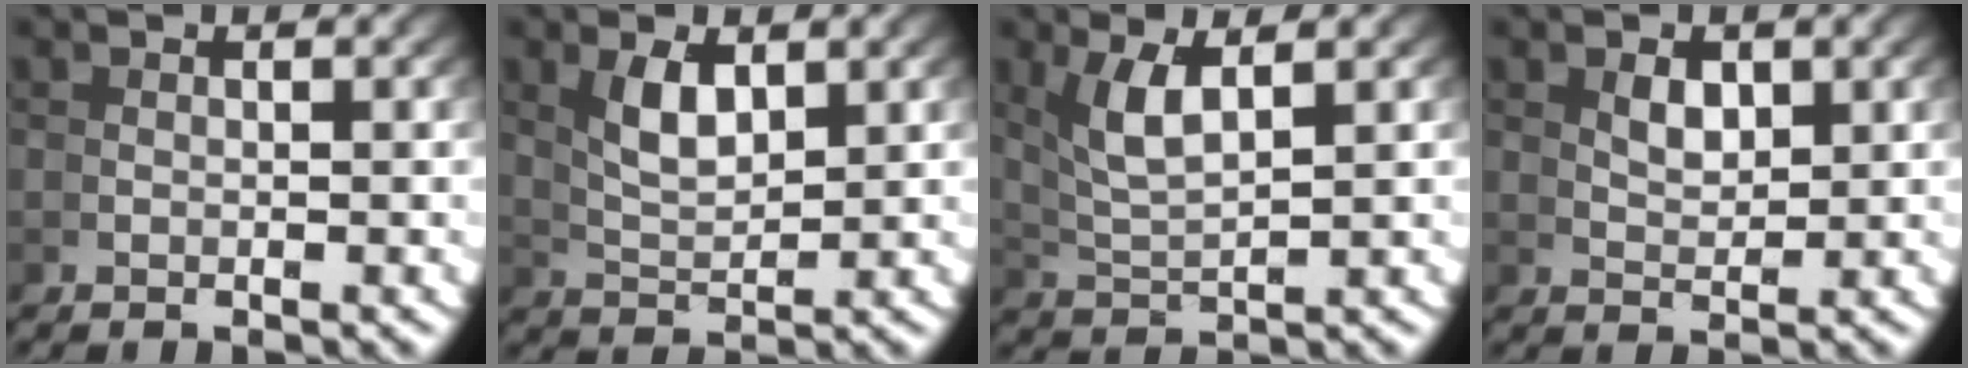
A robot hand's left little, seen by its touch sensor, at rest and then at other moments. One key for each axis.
{"total": 2.9, "fx": 1.5, "fy": 0.6, "fz": 2.4, "tx": -0.038, "ty": -0.005, "tz": 0.036}
{"total": 3.7, "fx": 1.8, "fy": 0.9, "fz": 3.0, "tx": -0.066, "ty": -0.006, "tz": 0.047}
{"total": 2.0, "fx": 1.3, "fy": 0.3, "fz": 1.4, "tx": -0.013, "ty": -0.010, "tz": 0.035}